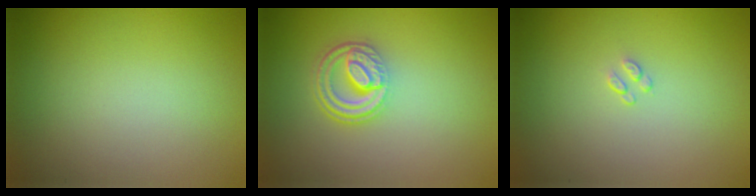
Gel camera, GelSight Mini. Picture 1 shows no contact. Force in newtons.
{"total": 4.2, "press": 3.1, "slide": 2.8}
{"total": 0.6, "press": 0.4, "slide": 0.5}